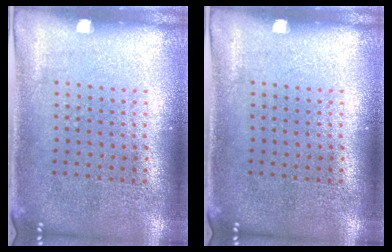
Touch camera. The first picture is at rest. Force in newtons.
{"total": 0.0}